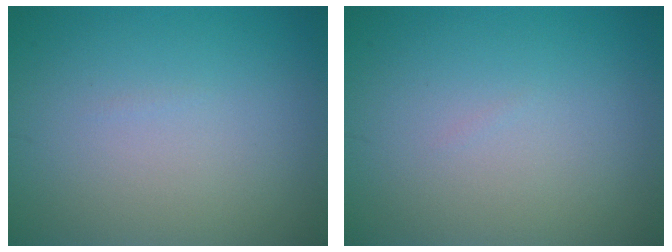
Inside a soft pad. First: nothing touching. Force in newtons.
{"total": 0.0}